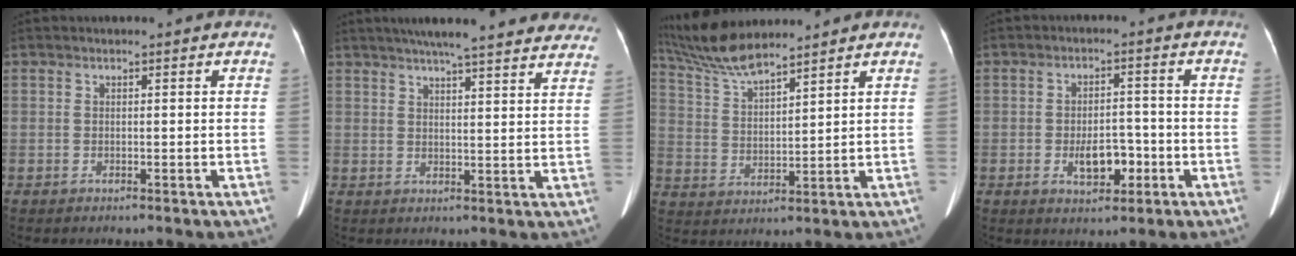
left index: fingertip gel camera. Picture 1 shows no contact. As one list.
[{"total": 22.4, "force": [19.5, 2.6, 10.6], "torque": [-0.145, 0.010, 0.232]}, {"total": 9.3, "force": [8.5, 0.6, 3.8], "torque": [-0.088, 0.013, 0.169]}, {"total": 5.6, "force": [-2.1, 2.9, 4.2], "torque": [-0.071, 0.004, -0.031]}]